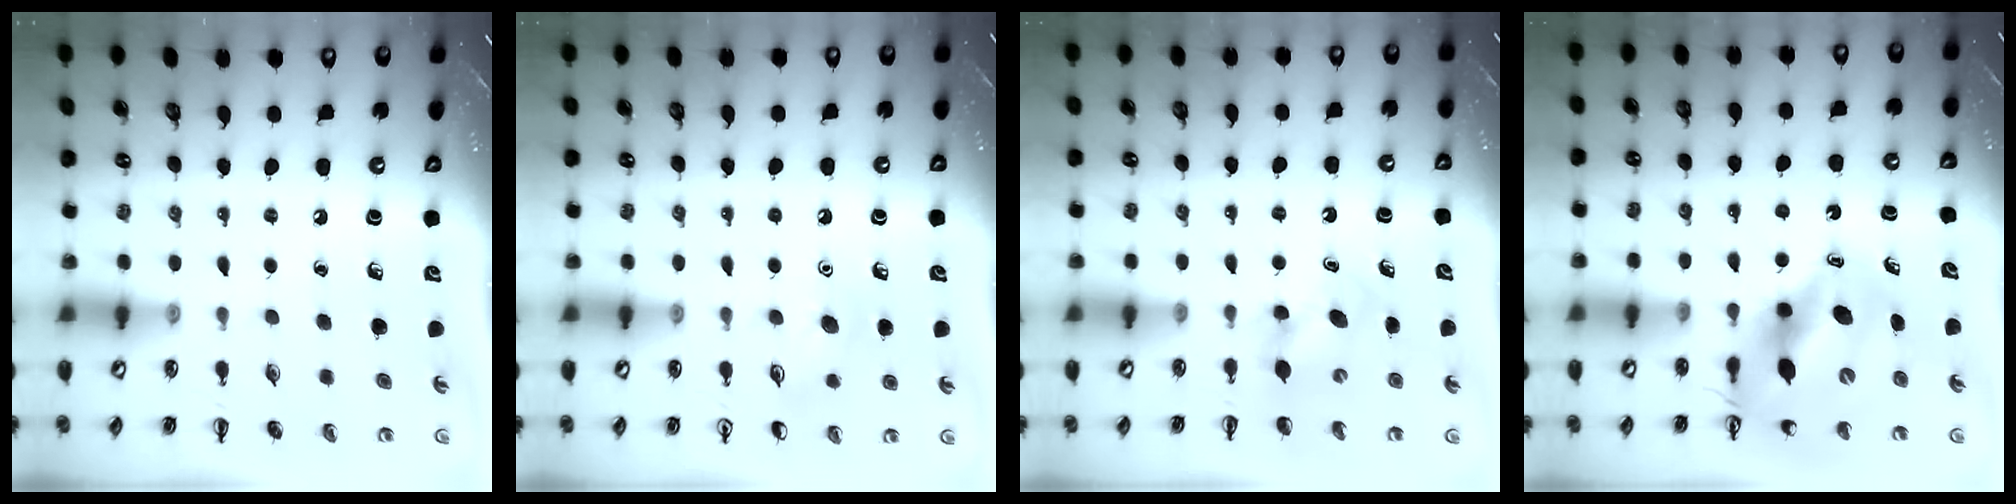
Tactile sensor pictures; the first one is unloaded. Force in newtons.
{"total": 7.7, "press": 7.5, "slide": 1.9}
{"total": 4.4, "press": 4.3, "slide": 0.8}
{"total": 12.7, "press": 12.1, "slide": 3.7}